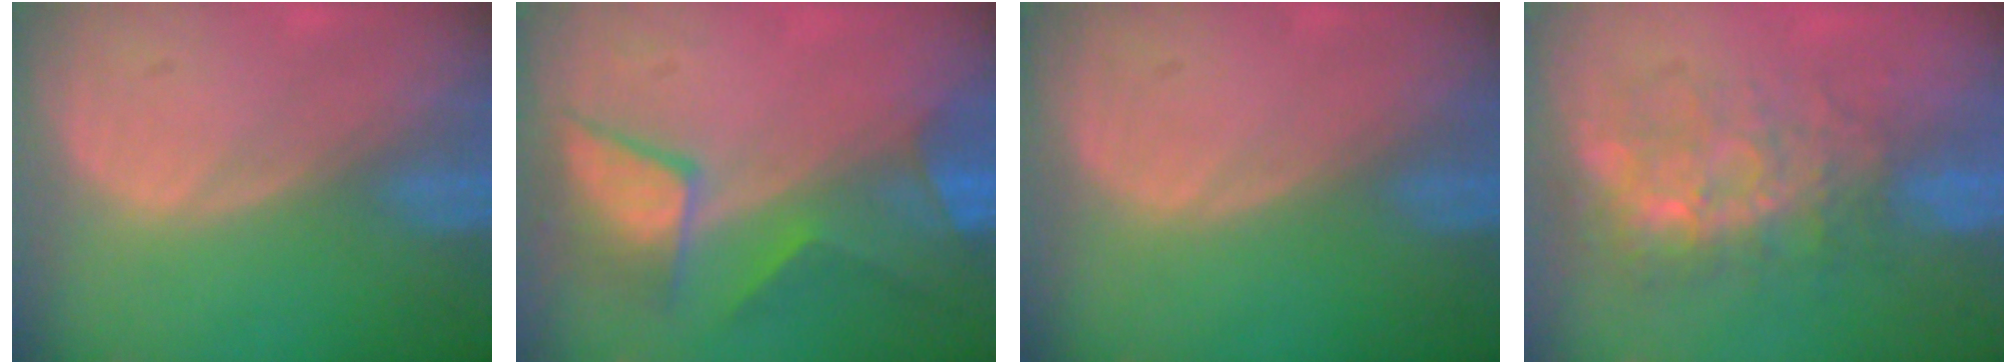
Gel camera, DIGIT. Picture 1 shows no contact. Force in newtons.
{"total": 7.8, "press": 7.6, "slide": 1.5}
{"total": 0.0}
{"total": 8.7, "press": 7.5, "slide": 4.3}